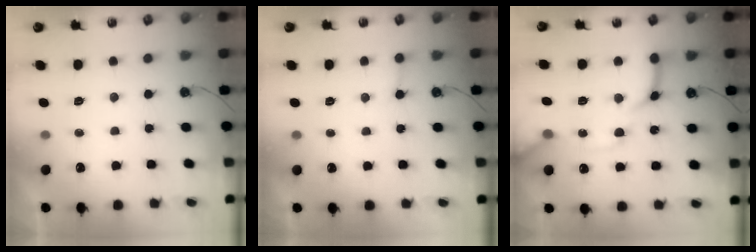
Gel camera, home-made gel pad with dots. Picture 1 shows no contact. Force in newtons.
{"total": 4.9, "press": 4.8, "slide": 0.4}
{"total": 15.7, "press": 15.5, "slide": 2.2}